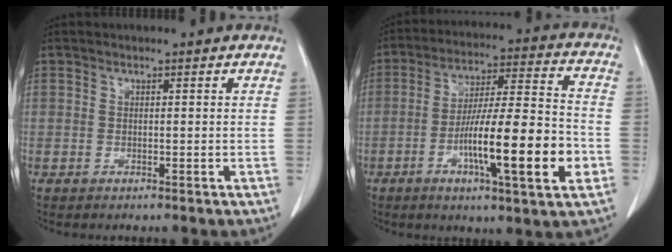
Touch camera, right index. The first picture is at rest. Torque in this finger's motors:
{"motor_torque": [1.31, -0.83, 1.05, 0.21]}